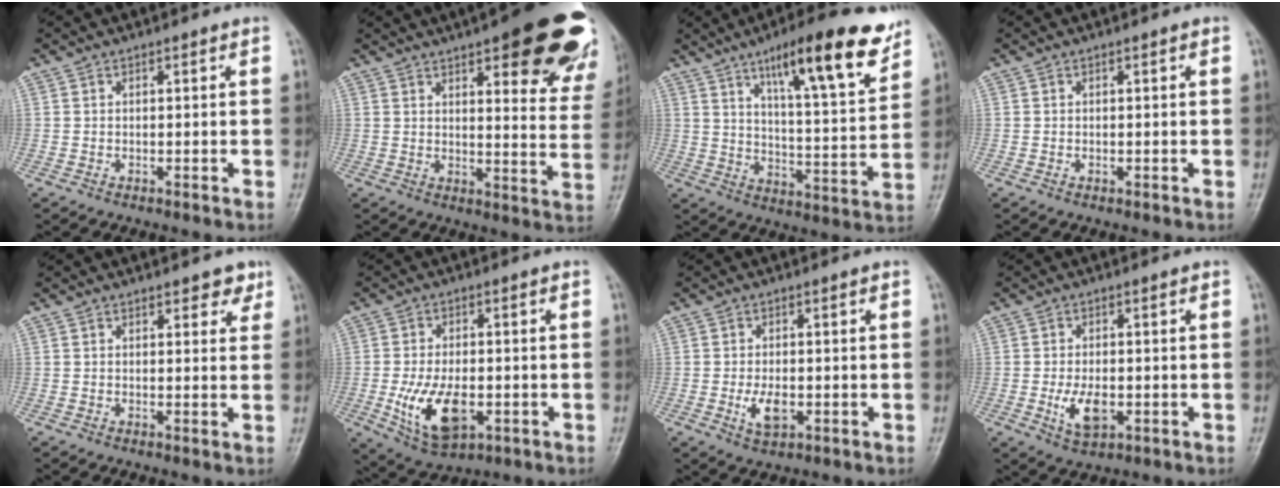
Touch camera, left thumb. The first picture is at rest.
{"total": 24.8, "force": [15.0, 7.4, 18.4], "torque": [-0.185, -0.047, 0.175]}
{"total": 18.8, "force": [11.6, 4.4, 14.1], "torque": [-0.181, -0.054, 0.178]}
{"total": 0.6, "force": [0.0, 0.4, 0.5], "torque": [-0.009, 0.007, 0.003]}
{"total": 3.2, "force": [2.2, 1.6, 1.8], "torque": [0.000, -0.009, 0.024]}
{"total": 11.4, "force": [-2.8, 6.3, 9.1], "torque": [-0.158, -0.001, -0.035]}
{"total": 4.7, "force": [-1.0, 2.6, 3.8], "torque": [-0.065, -0.002, -0.014]}
{"total": 7.4, "force": [-1.6, 4.1, 5.9], "torque": [-0.100, -0.004, -0.020]}